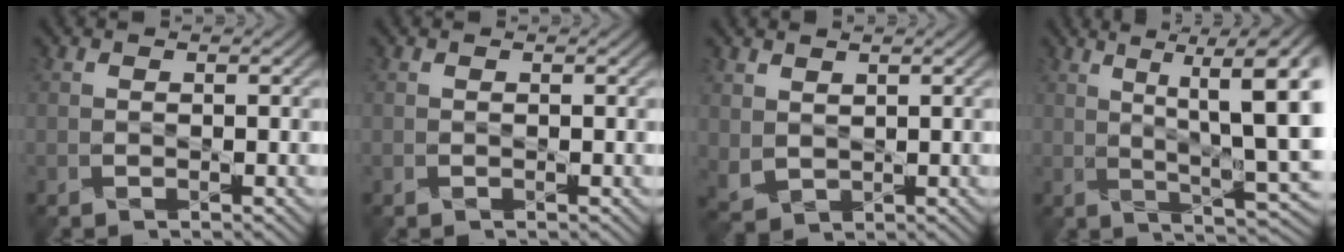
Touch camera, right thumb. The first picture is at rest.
{"total": 0.0}
{"total": 2.6, "force": [2.1, 1.4, 0.4], "torque": [-0.025, -0.001, 0.054]}
{"total": 12.6, "force": [4.1, 2.7, 11.7], "torque": [-0.164, 0.025, 0.075]}